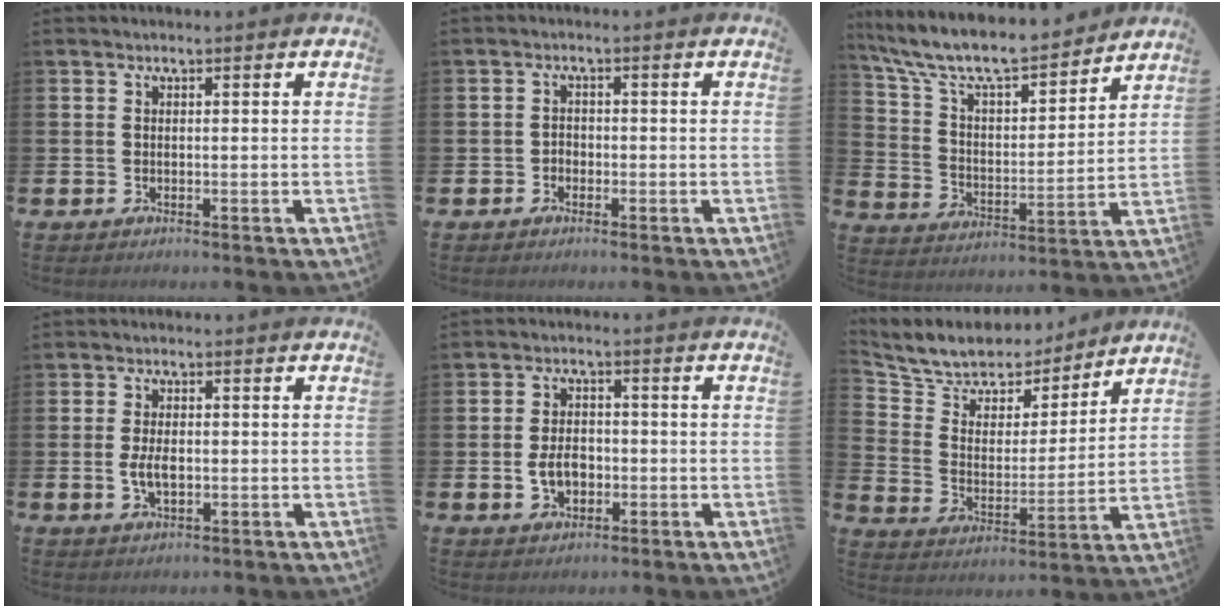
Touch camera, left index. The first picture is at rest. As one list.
[{"total": 1.4, "force": [-0.8, 1.1, 0.2], "torque": [-0.005, 0.003, -0.018]}, {"total": 9.7, "force": [8.9, 2.1, 3.3], "torque": [-0.110, -0.061, 0.153]}, {"total": 3.4, "force": [-0.3, 1.8, 2.8], "torque": [-0.053, 0.004, -0.006]}, {"total": 4.3, "force": [-1.0, 2.9, 3.0], "torque": [-0.047, 0.002, -0.021]}, {"total": 8.8, "force": [8.0, 3.5, 1.0], "torque": [-0.070, -0.056, 0.144]}]